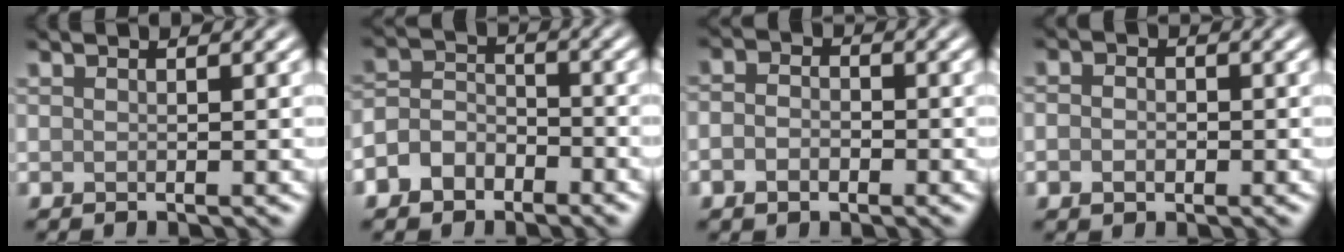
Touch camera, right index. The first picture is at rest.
{"total": 3.9, "force": [-2.4, 2.6, 1.6], "torque": [-0.033, 0.005, -0.051]}
{"total": 2.6, "force": [-0.8, 1.9, 1.5], "torque": [-0.020, -0.001, -0.025]}
{"total": 1.9, "force": [-0.4, 1.4, 1.1], "torque": [-0.019, 0.000, -0.012]}